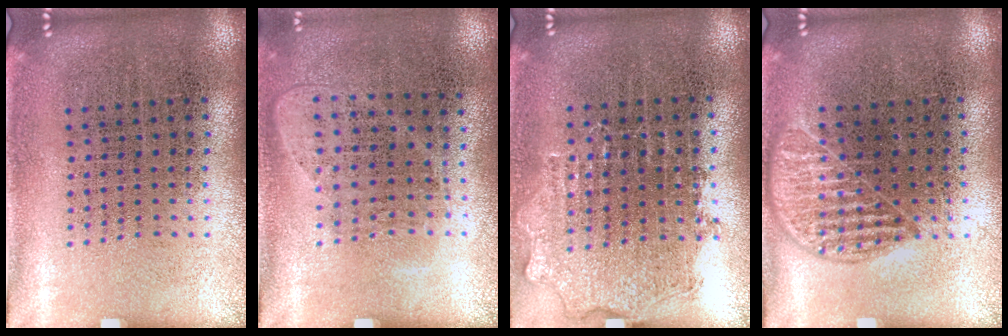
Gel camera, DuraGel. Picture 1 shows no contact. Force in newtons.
{"total": 1.0, "press": 0.9, "slide": 0.5}
{"total": 0.8, "press": 0.8, "slide": 0.3}
{"total": 1.0, "press": 0.9, "slide": 0.4}